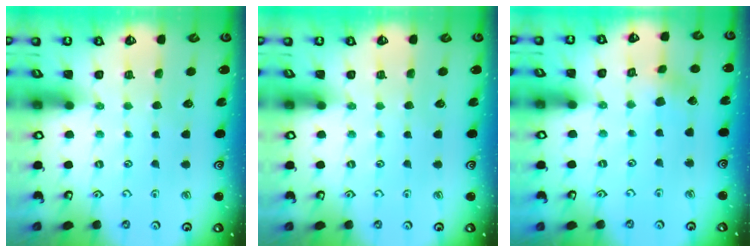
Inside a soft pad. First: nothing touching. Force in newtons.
{"total": 0.0}
{"total": 2.5, "press": 2.3, "slide": 0.8}